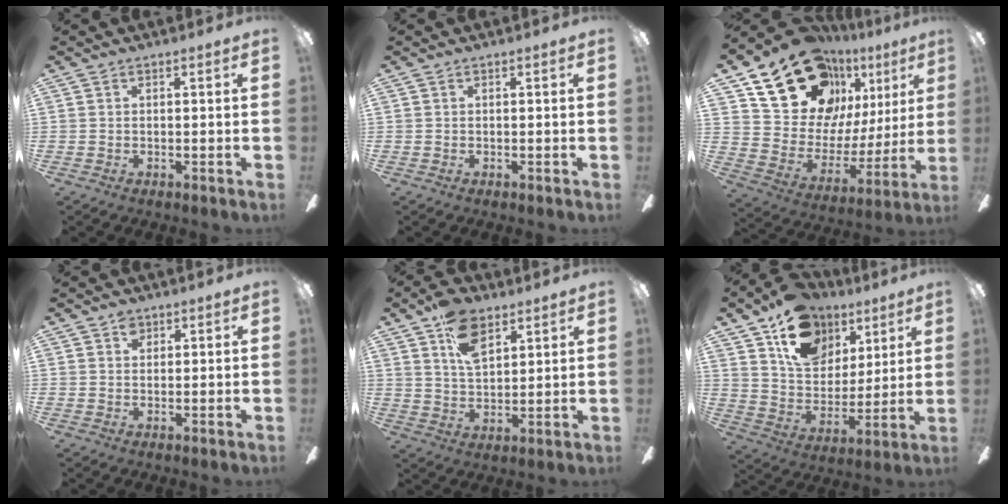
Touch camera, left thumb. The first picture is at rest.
{"total": 0.0}
{"total": 23.7, "force": [15.6, 14.5, 10.4], "torque": [-0.170, -0.091, 0.301]}
{"total": 2.4, "force": [1.5, 1.5, 1.0], "torque": [-0.014, -0.001, 0.026]}
{"total": 11.0, "force": [6.6, 6.0, 6.5], "torque": [-0.111, -0.017, 0.120]}
{"total": 18.1, "force": [10.6, 12.2, 8.0], "torque": [-0.125, -0.052, 0.197]}